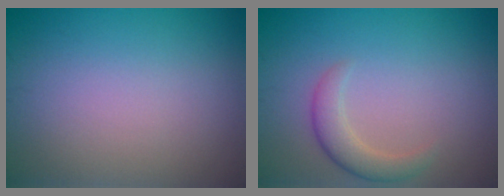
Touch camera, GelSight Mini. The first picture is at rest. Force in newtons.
{"total": 2.5, "press": 2.5, "slide": 0.2}